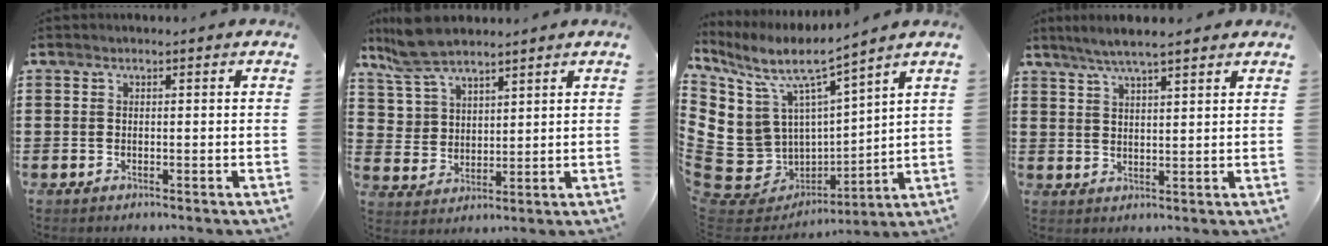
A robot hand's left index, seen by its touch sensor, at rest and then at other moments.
{"total": 7.9, "force": [6.6, 3.2, 3.0], "torque": [-0.085, -0.006, 0.125]}
{"total": 10.9, "force": [5.1, 8.1, 5.3], "torque": [-0.167, -0.048, 0.092]}
{"total": 4.9, "force": [3.9, 0.5, 3.0], "torque": [-0.065, -0.001, 0.069]}